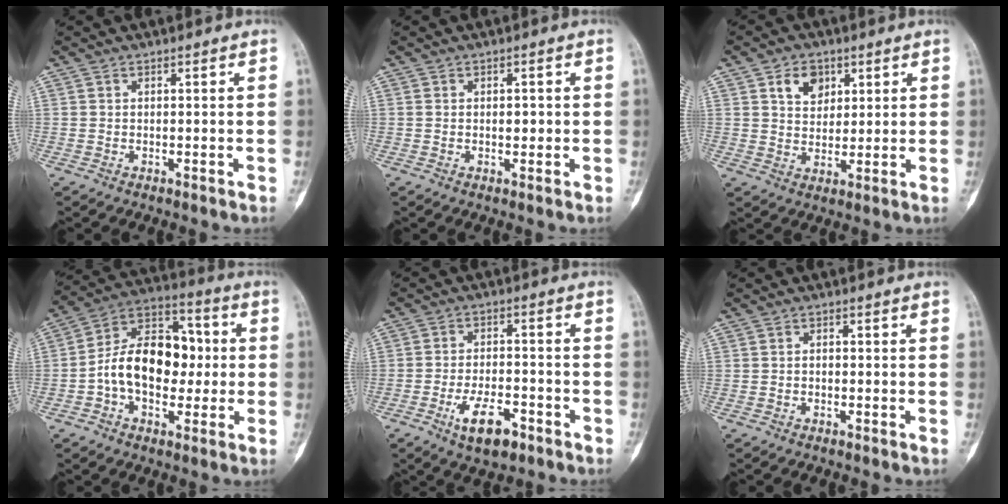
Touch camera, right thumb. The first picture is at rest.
{"total": 1.4, "force": [0.1, 0.8, 1.1], "torque": [-0.009, -0.001, 0.000]}
{"total": 5.8, "force": [3.1, 4.7, 1.4], "torque": [0.001, -0.009, 0.051]}
{"total": 16.8, "force": [-0.8, 11.1, 12.5], "torque": [-0.173, 0.043, -0.017]}
{"total": 8.5, "force": [-4.5, 3.9, 6.0], "torque": [-0.101, 0.023, -0.071]}
{"total": 0.7, "force": [-0.2, 0.4, 0.5], "torque": [-0.006, 0.003, -0.004]}